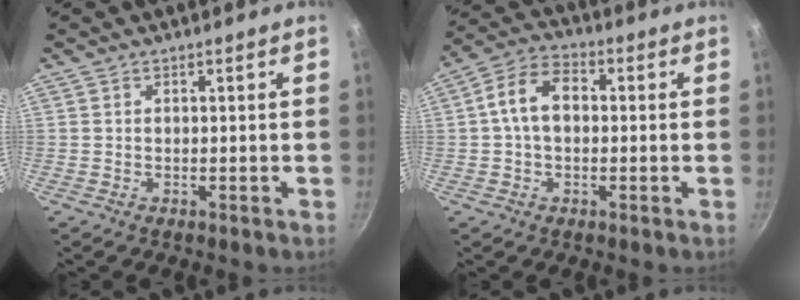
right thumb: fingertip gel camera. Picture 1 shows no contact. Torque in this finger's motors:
{"motor_torque": [-1.09, 0.99, 1.16, 0.44, 0.06]}